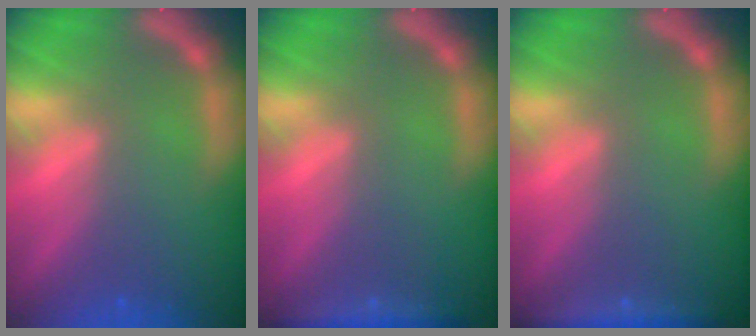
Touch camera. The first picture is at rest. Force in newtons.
{"total": 2.4}
{"total": 3.0}